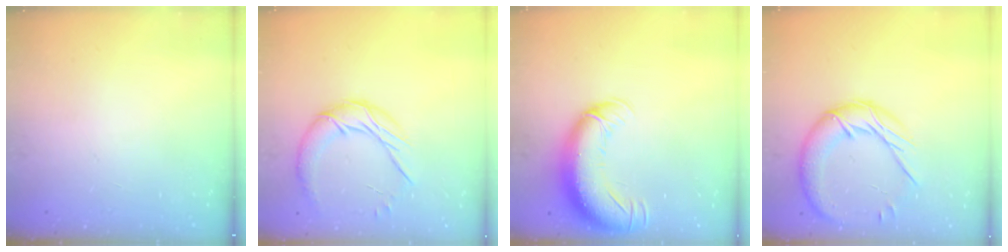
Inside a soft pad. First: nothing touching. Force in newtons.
{"total": 11.8, "press": 11.7, "slide": 0.8}
{"total": 14.5, "press": 14.1, "slide": 3.5}
{"total": 15.4, "press": 15.4, "slide": 1.3}